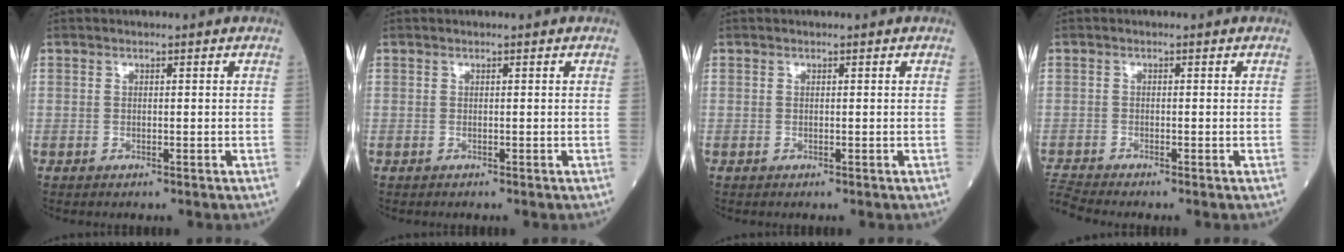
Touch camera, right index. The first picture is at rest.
{"total": 0.0}
{"total": 0.0}
{"total": 2.6, "force": [-2.4, -1.0, -0.1], "torque": [-0.016, -0.022, -0.050]}